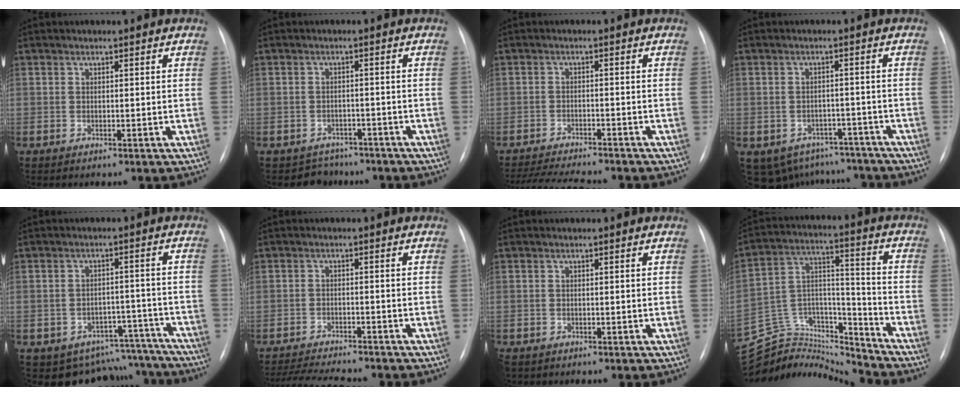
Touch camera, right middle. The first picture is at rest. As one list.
[{"total": 3.7, "force": [-3.0, 2.1, -0.8], "torque": [0.011, 0.013, -0.044]}, {"total": 9.7, "force": [-8.9, 0.6, 3.7], "torque": [-0.059, -0.010, -0.139]}, {"total": 10.4, "force": [-8.3, 6.1, 1.2], "torque": [-0.019, 0.023, -0.095]}, {"total": 12.0, "force": [-10.6, 5.5, 0.6], "torque": [0.014, 0.049, -0.124]}, {"total": 9.6, "force": [-8.9, 0.7, 3.6], "torque": [-0.057, -0.009, -0.139]}, {"total": 1.4, "force": [-1.0, 0.9, 0.4], "torque": [-0.011, 0.000, -0.014]}, {"total": 16.7, "force": [-16.5, 2.4, 0.5], "torque": [-0.006, 0.068, -0.281]}]